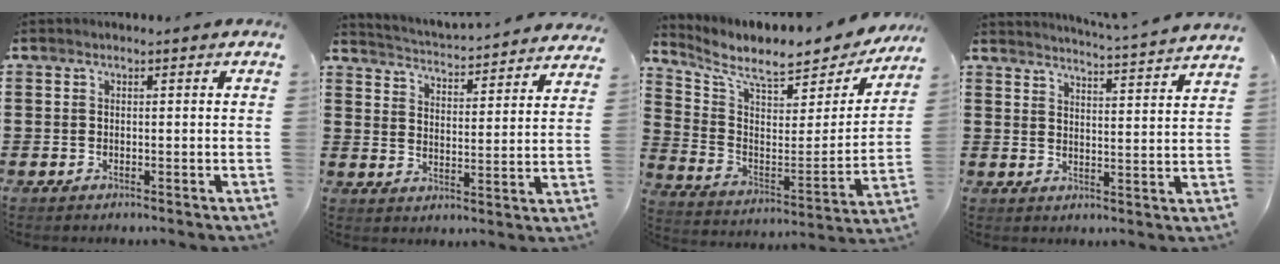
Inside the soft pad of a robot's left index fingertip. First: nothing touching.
{"total": 3.5, "force": [3.4, -0.8, -0.1], "torque": [-0.022, -0.038, 0.051]}
{"total": 8.2, "force": [7.3, 1.2, 3.5], "torque": [-0.097, -0.064, 0.119]}
{"total": 4.1, "force": [3.8, -1.2, 0.7], "torque": [-0.022, -0.039, 0.061]}